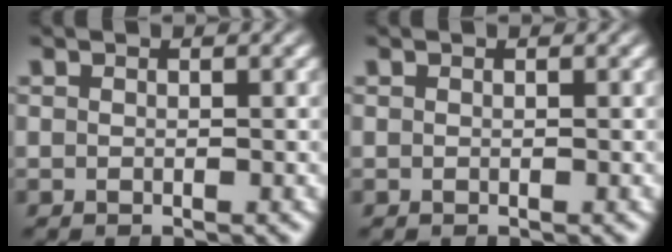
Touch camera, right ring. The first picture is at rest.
{"total": 0.0}